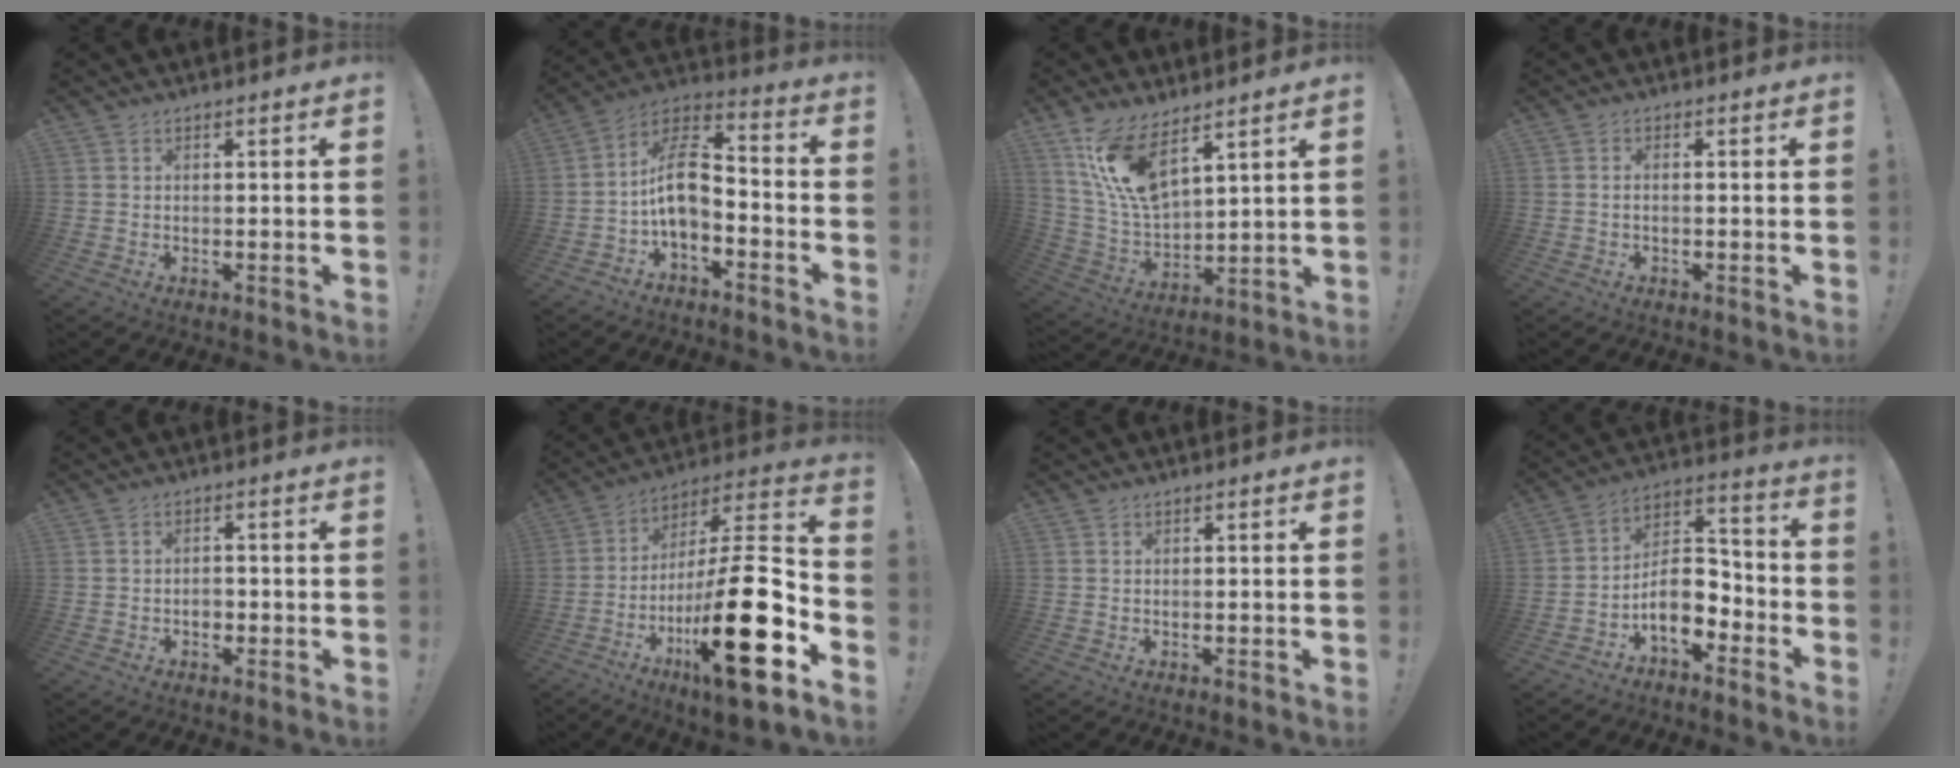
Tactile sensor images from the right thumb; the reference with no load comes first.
{"total": 11.5, "force": [-2.1, 6.7, 9.1], "torque": [-0.164, 0.014, -0.035]}
{"total": 14.1, "force": [9.4, 5.4, 9.0], "torque": [-0.192, -0.056, 0.172]}
{"total": 1.1, "force": [-0.6, 0.2, 0.8], "torque": [-0.016, 0.003, -0.011]}
{"total": 2.6, "force": [-1.2, 1.8, 1.4], "torque": [-0.017, 0.003, -0.023]}
{"total": 26.3, "force": [-9.9, 6.0, 23.6], "torque": [-0.407, 0.041, -0.167]}
{"total": 0.0}
{"total": 11.3, "force": [-5.7, 7.1, 6.8], "torque": [-0.105, 0.019, -0.099]}